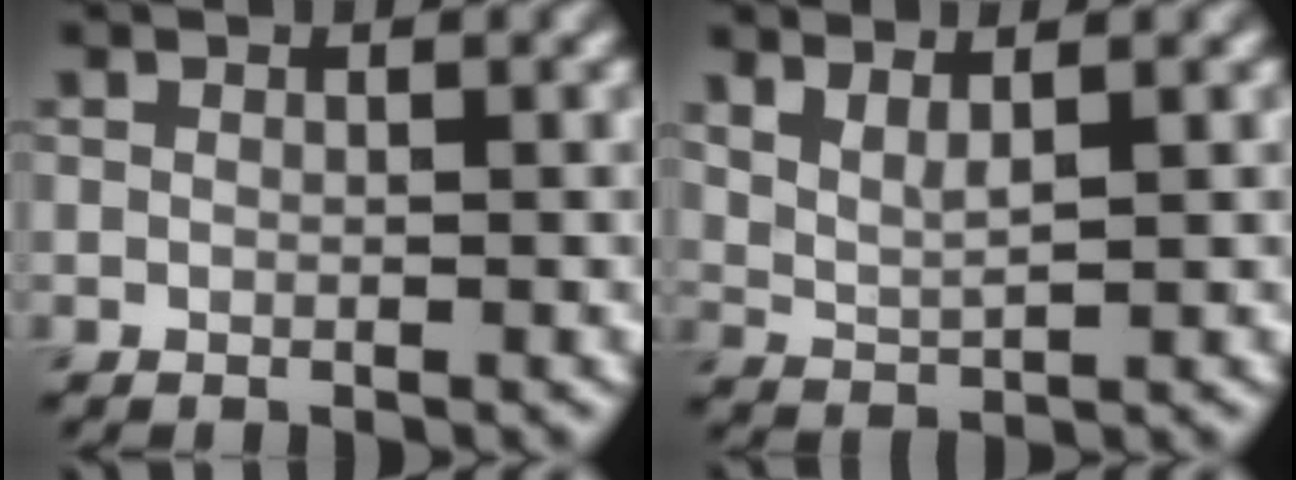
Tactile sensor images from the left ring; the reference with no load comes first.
{"total": 2.3, "force": [1.7, 0.6, 1.4], "torque": [-0.024, -0.004, 0.037]}